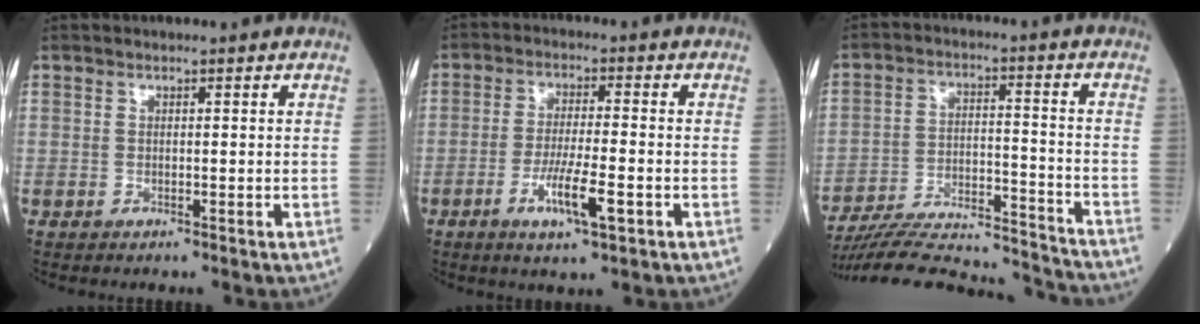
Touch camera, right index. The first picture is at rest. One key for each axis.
{"total": 7.3, "fx": -2.8, "fy": 0.8, "fz": 6.7, "tx": -0.125, "ty": -0.010, "tz": -0.048}
{"total": 18.6, "fx": -18.0, "fy": 1.6, "fz": 4.3, "tx": -0.091, "ty": 0.010, "tz": -0.272}